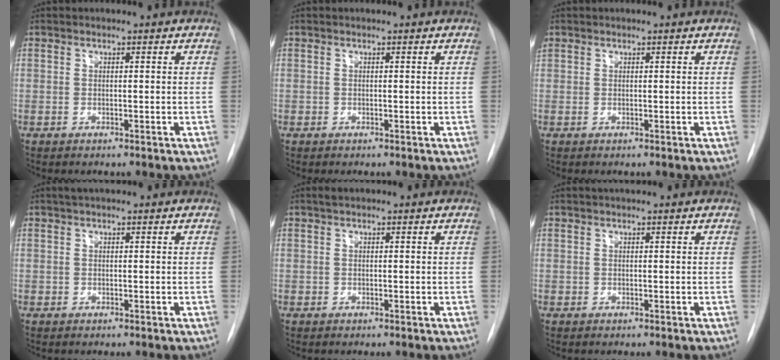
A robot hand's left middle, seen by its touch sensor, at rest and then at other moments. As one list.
[{"total": 0.0}, {"total": 0.9, "force": [0.5, 0.8, 0.2], "torque": [-0.004, 0.017, 0.011]}, {"total": 1.9, "force": [1.4, 0.7, 1.0], "torque": [-0.012, 0.023, 0.022]}, {"total": 1.0, "force": [0.7, 0.5, 0.5], "torque": [-0.006, 0.016, 0.011]}, {"total": 1.3, "force": [1.1, 0.4, 0.6], "torque": [-0.006, 0.022, 0.018]}]